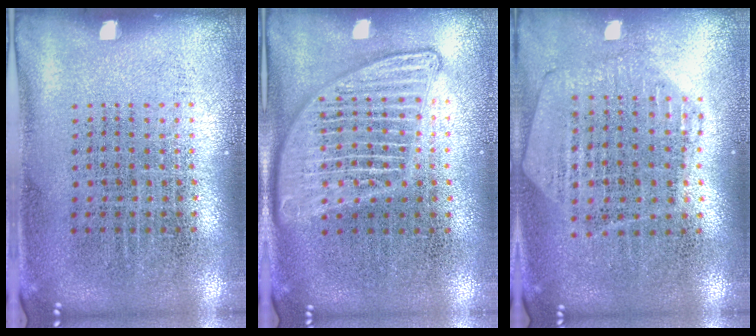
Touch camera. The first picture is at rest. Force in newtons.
{"total": 2.8, "press": 2.8, "slide": 0.2}
{"total": 0.6, "press": 0.6, "slide": 0.1}